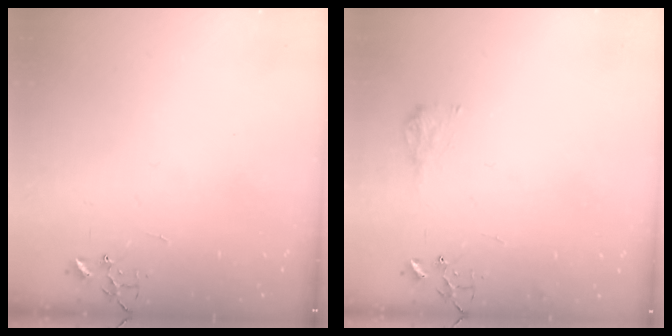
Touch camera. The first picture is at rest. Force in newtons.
{"total": 7.7, "press": 7.7, "slide": 0.1}